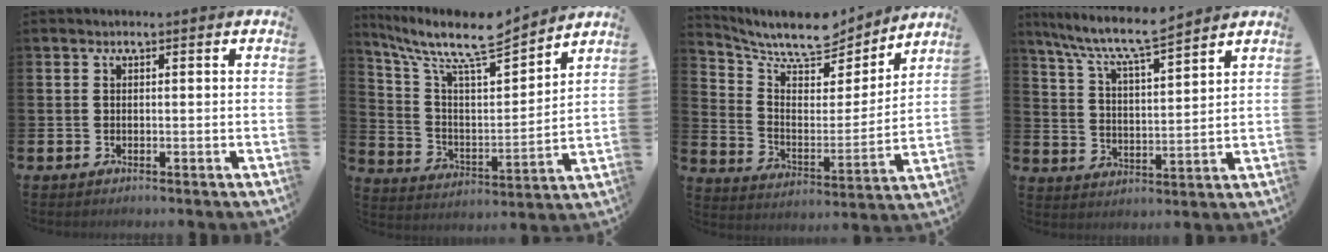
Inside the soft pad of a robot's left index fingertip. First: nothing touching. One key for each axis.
{"total": 10.7, "fx": 9.3, "fy": 2.2, "fz": 4.8, "tx": -0.122, "ty": -0.068, "tz": 0.156}
{"total": 9.4, "fx": 8.6, "fy": 2.2, "fz": 3.0, "tx": -0.092, "ty": -0.065, "tz": 0.145}
{"total": 8.2, "fx": 7.5, "fy": 0.6, "fz": 3.3, "tx": -0.096, "ty": -0.046, "tz": 0.132}